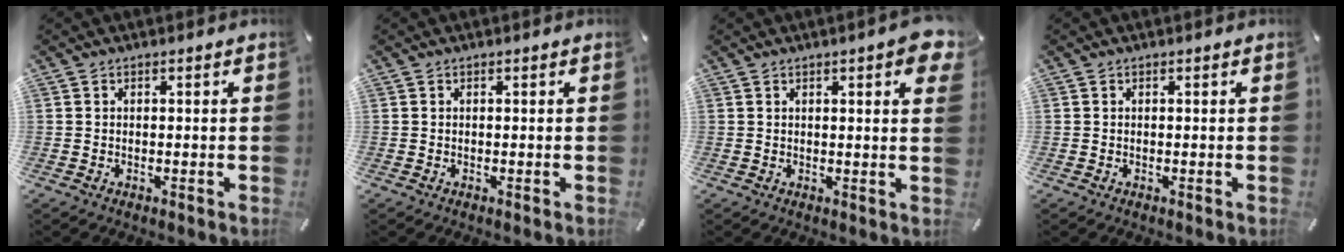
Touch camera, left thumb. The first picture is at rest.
{"total": 0.0}
{"total": 5.3, "force": [2.2, 1.3, 4.6], "torque": [-0.065, -0.007, 0.034]}
{"total": 0.0}